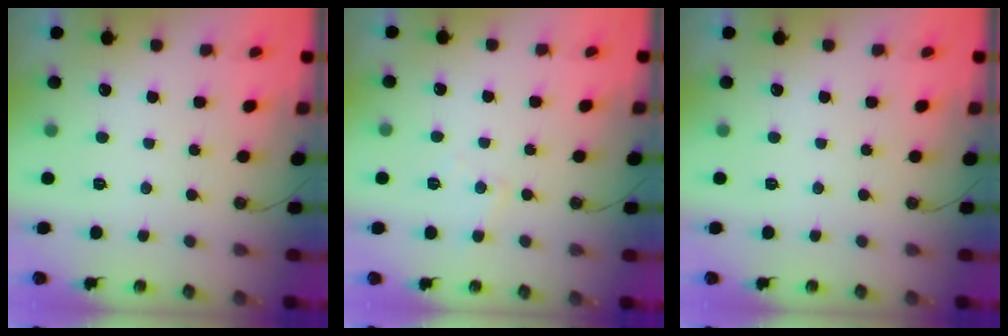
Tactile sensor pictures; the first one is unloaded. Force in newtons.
{"total": 5.7, "press": 5.7, "slide": 0.8}
{"total": 0.0}